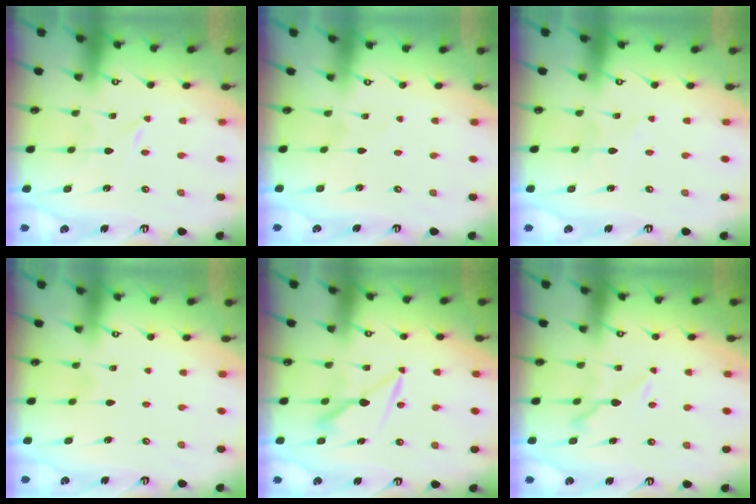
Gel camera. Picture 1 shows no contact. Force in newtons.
{"total": 1.6, "press": 1.6, "slide": 0.2}
{"total": 2.8, "press": 2.8, "slide": 0.3}
{"total": 2.7, "press": 2.7, "slide": 0.4}
{"total": 8.5, "press": 8.5, "slide": 1.1}
{"total": 6.1, "press": 6.0, "slide": 1.0}